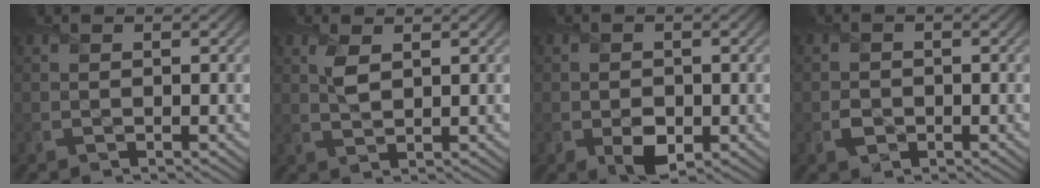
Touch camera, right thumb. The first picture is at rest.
{"total": 2.2, "force": [1.1, 1.0, 1.6], "torque": [-0.042, 0.000, 0.024]}
{"total": 3.1, "force": [-0.8, 2.4, 1.8], "torque": [-0.034, -0.013, -0.014]}
{"total": 1.4, "force": [-0.4, 1.4, 0.1], "torque": [0.003, -0.003, -0.012]}